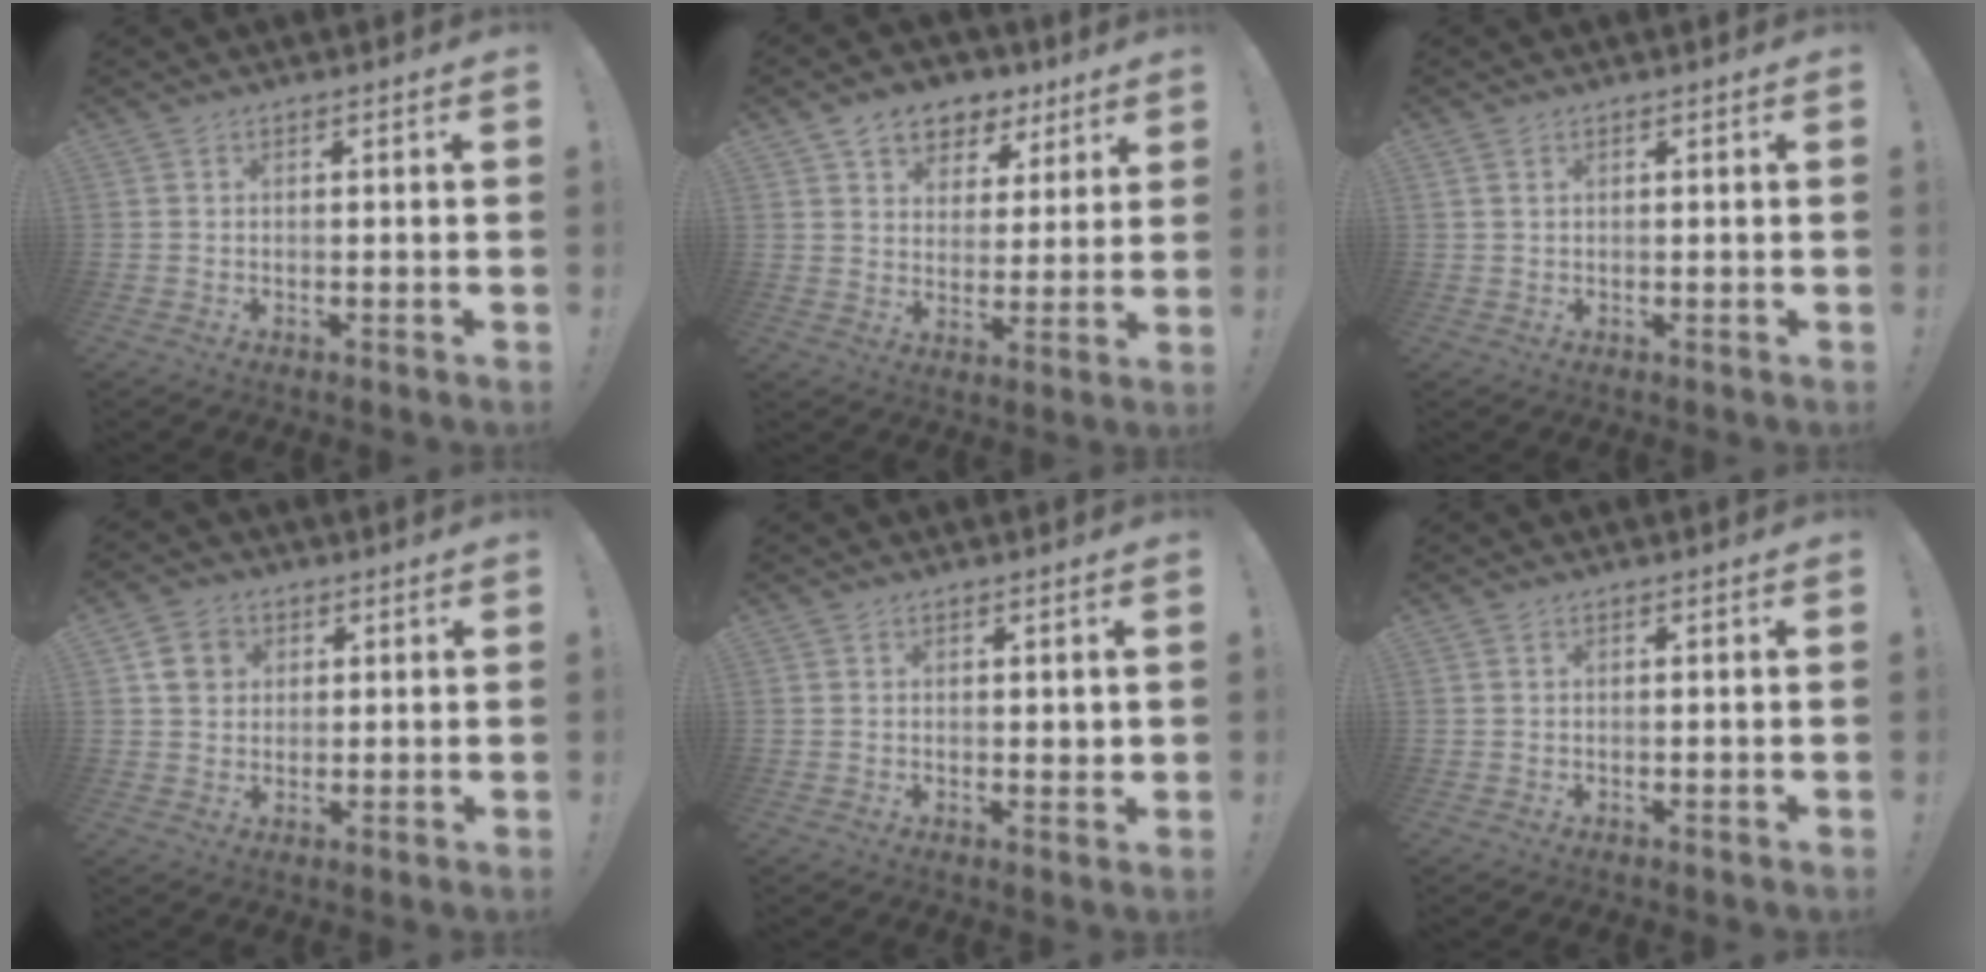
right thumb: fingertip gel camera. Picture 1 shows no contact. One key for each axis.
{"total": 9.0, "fx": 5.6, "fy": 6.6, "fz": 2.6, "tx": -0.041, "ty": -0.031, "tz": 0.110}
{"total": 1.1, "fx": 0.6, "fy": 0.6, "fz": 0.8, "tx": -0.010, "ty": 0.000, "tz": 0.010}
{"total": 6.6, "fx": 2.2, "fy": 5.8, "fz": 2.1, "tx": -0.030, "ty": 0.000, "tz": 0.046}
{"total": 1.6, "fx": 0.8, "fy": 0.9, "fz": 1.0, "tx": -0.008, "ty": -0.001, "tz": 0.013}
{"total": 0.0}